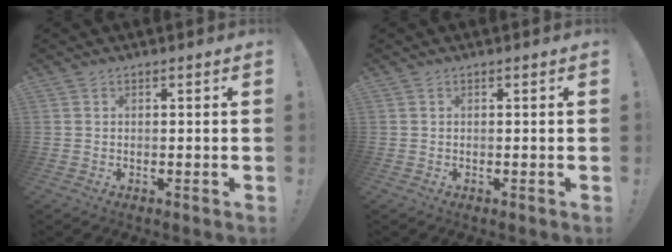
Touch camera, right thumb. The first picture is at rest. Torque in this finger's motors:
{"motor_torque": [0.00, 0.00, 0.00, 0.00, 0.02]}